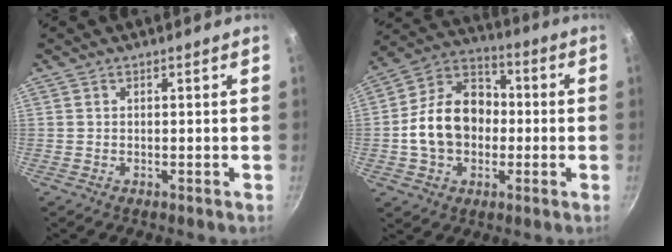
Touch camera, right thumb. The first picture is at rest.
{"total": 15.6, "force": [-1.3, 11.8, 10.1], "torque": [-0.141, 0.039, -0.035]}